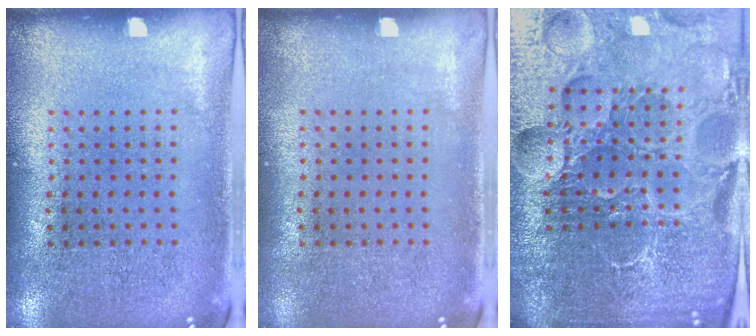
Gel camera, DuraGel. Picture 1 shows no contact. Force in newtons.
{"total": 0.0}
{"total": 6.4, "press": 5.8, "slide": 2.8}